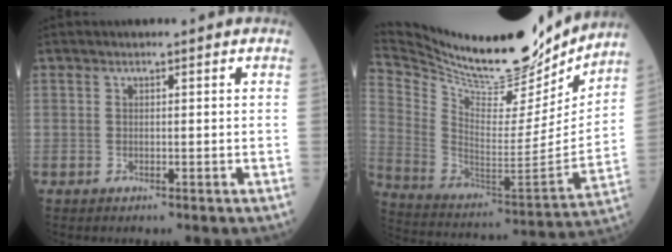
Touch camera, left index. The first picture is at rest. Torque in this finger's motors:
{"motor_torque": [0.99, -1.15, 0.16, 0.03]}